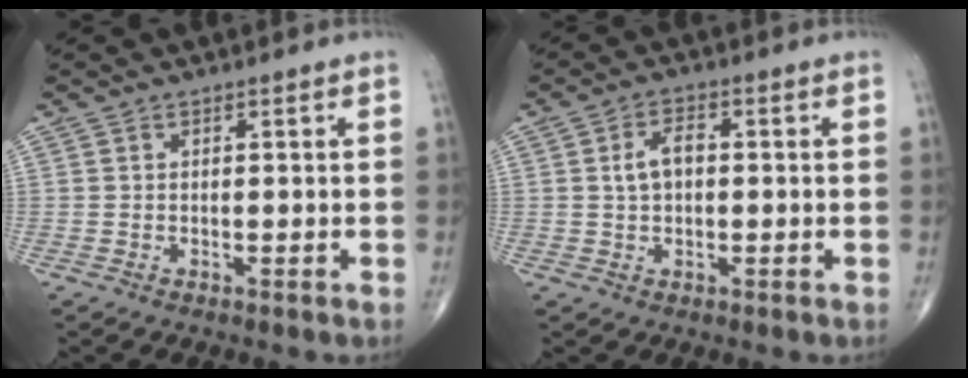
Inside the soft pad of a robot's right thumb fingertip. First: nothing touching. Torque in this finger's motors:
{"motor_torque": [0.03, 0.03, 0.10, 0.01, 0.13]}